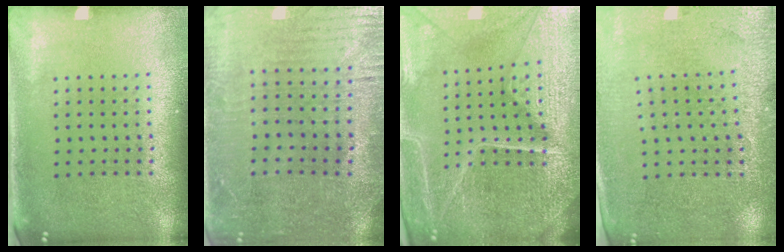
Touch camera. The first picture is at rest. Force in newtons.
{"total": 1.4, "press": 1.3, "slide": 0.5}
{"total": 5.9, "press": 5.3, "slide": 2.5}
{"total": 2.8, "press": 2.7, "slide": 0.5}